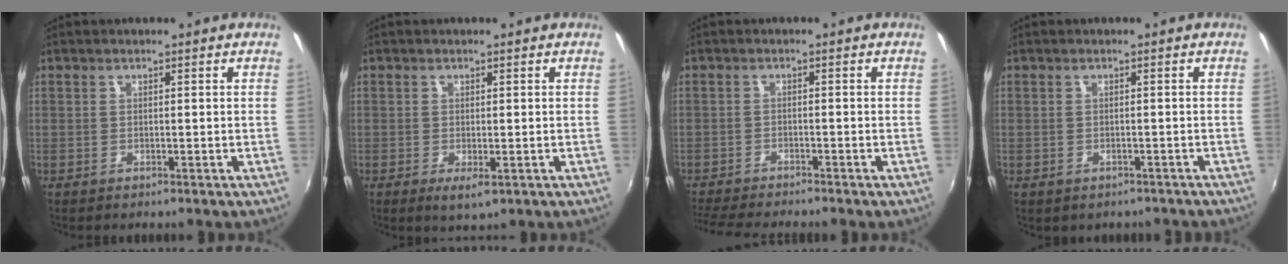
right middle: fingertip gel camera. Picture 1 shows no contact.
{"total": 2.5, "force": [-0.7, 0.9, 2.2], "torque": [-0.039, -0.013, -0.008]}
{"total": 7.0, "force": [-6.6, -0.1, 2.6], "torque": [-0.070, -0.023, -0.113]}
{"total": 2.8, "force": [-2.1, 1.6, 0.9], "torque": [-0.022, -0.012, -0.024]}